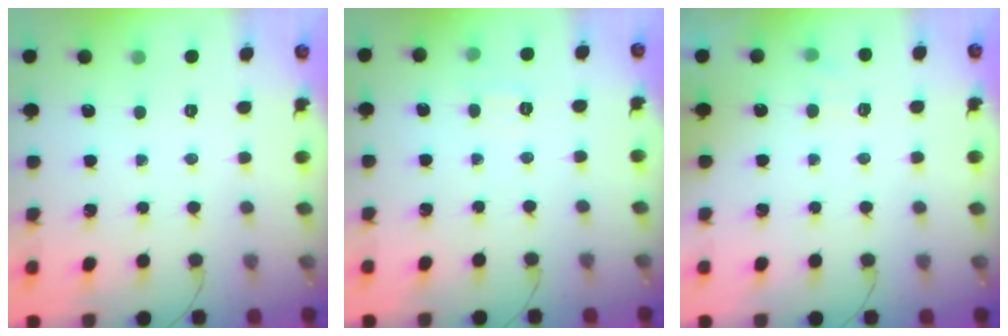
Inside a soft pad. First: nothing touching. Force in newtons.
{"total": 5.9, "press": 5.7, "slide": 1.6}
{"total": 1.6, "press": 1.2, "slide": 1.1}